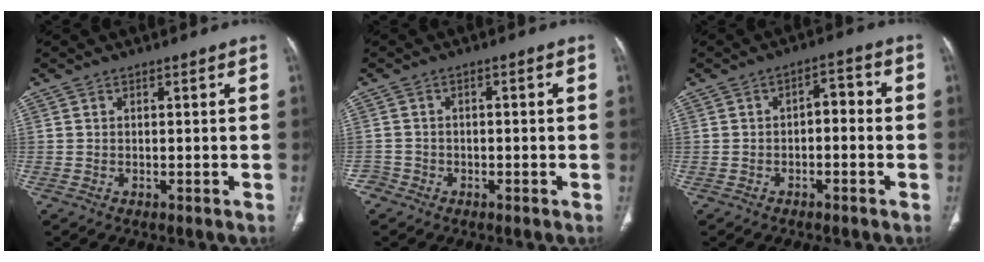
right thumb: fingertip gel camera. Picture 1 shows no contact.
{"total": 2.3, "force": [-1.6, 1.7, -0.1], "torque": [0.010, 0.014, -0.033]}
{"total": 4.1, "force": [-0.9, 2.4, 3.2], "torque": [-0.030, 0.029, -0.021]}